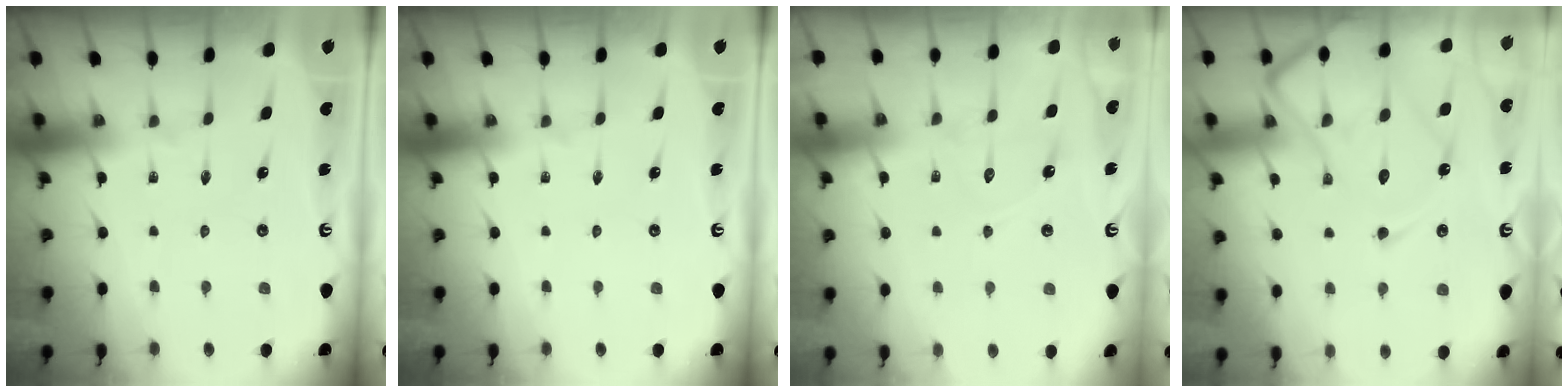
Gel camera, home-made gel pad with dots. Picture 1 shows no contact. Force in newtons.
{"total": 0.0}
{"total": 8.1, "press": 8.1, "slide": 0.7}
{"total": 16.2, "press": 16.1, "slide": 1.5}